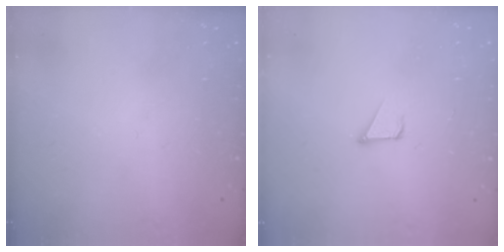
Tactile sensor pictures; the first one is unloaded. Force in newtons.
{"total": 2.1, "press": 2.1, "slide": 0.1}